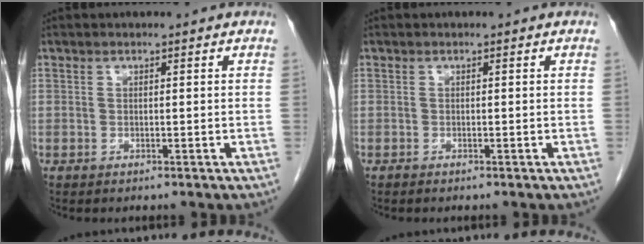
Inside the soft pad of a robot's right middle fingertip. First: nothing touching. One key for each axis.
{"total": 0.0}